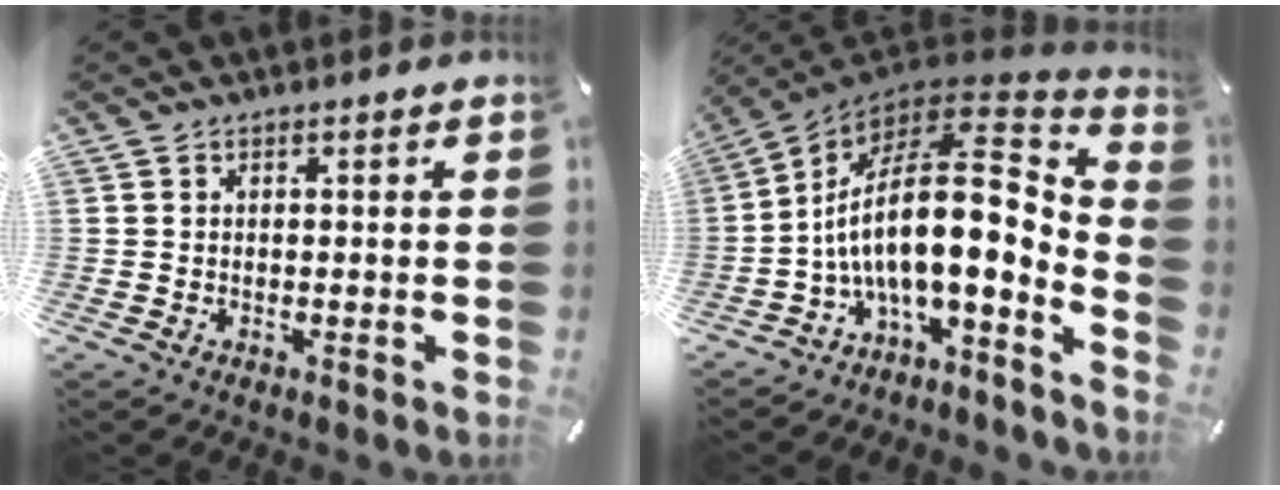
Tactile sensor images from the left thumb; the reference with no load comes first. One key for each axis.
{"total": 19.7, "fx": 1.0, "fy": 8.6, "fz": 17.7, "tx": -0.320, "ty": -0.051, "tz": 0.013}